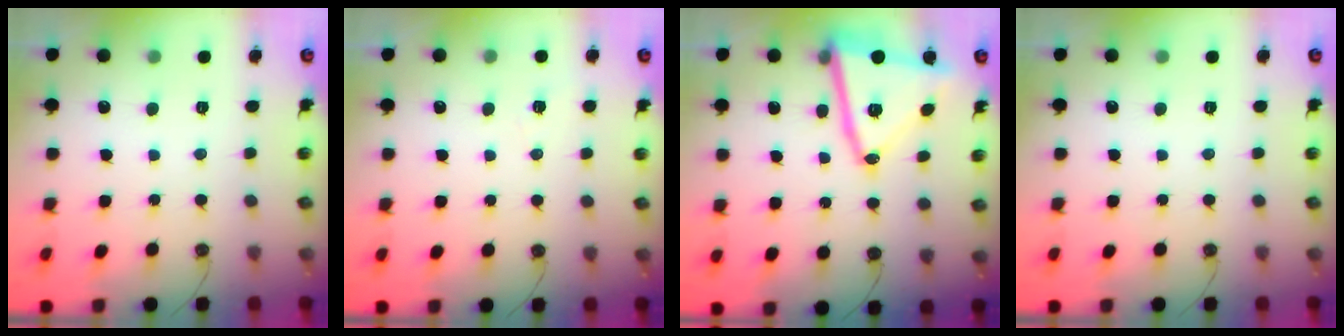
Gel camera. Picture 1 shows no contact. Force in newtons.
{"total": 3.3, "press": 3.0, "slide": 1.4}
{"total": 18.6, "press": 18.5, "slide": 1.7}
{"total": 0.0}